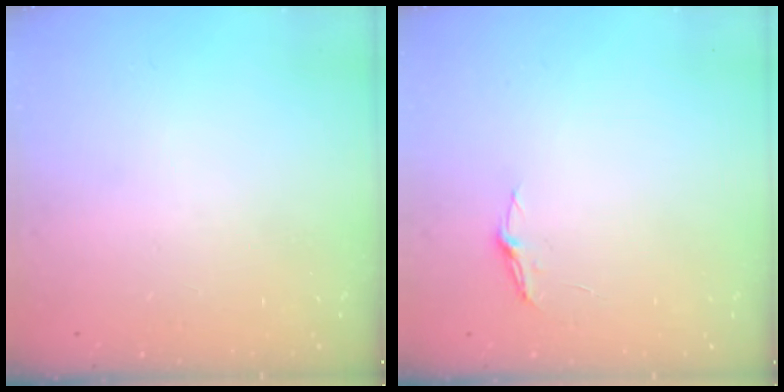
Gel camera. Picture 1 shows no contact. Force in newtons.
{"total": 3.7, "press": 3.7, "slide": 0.4}